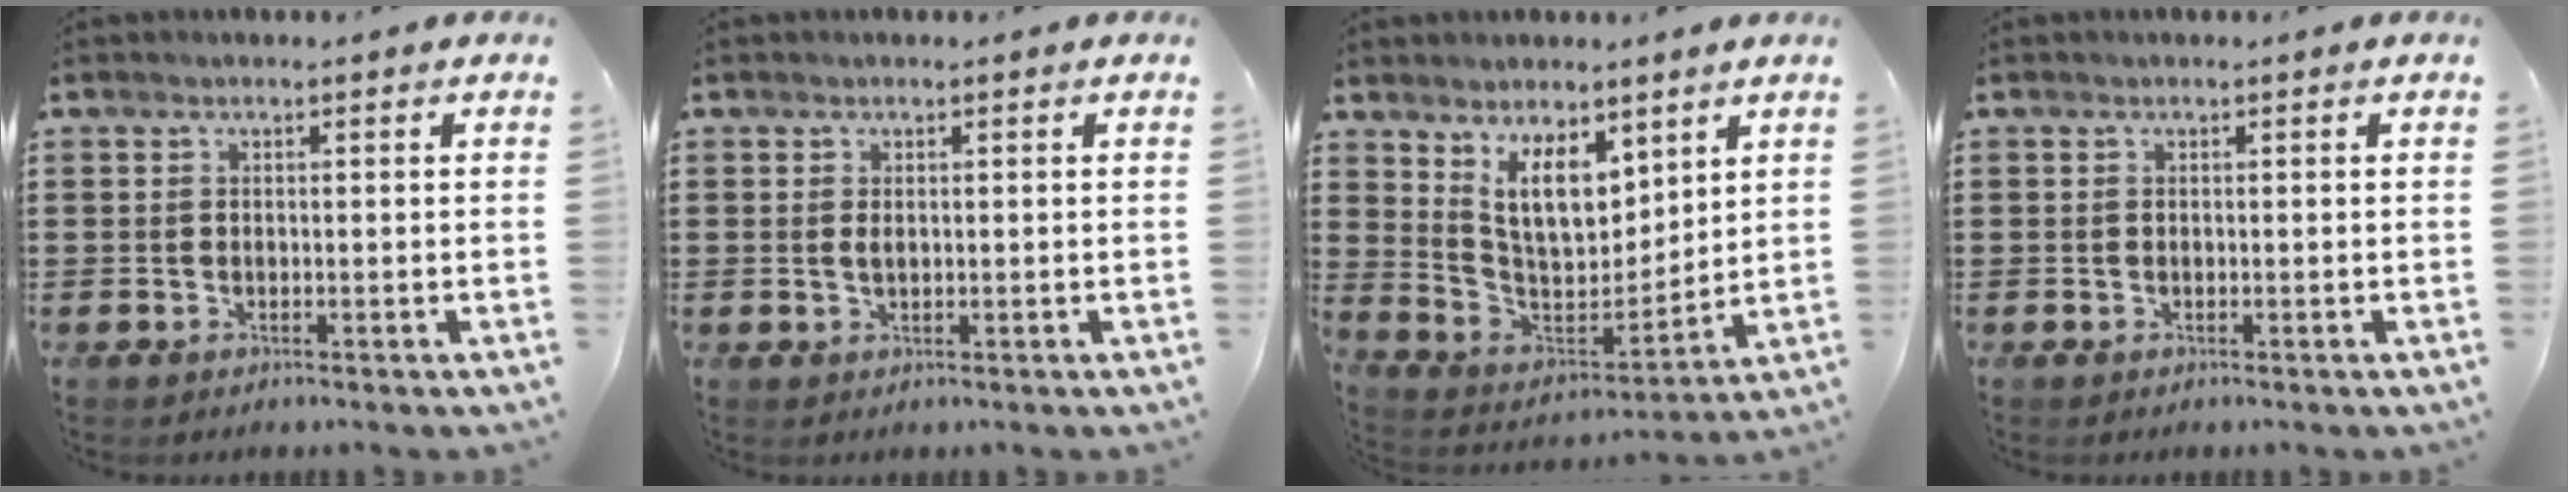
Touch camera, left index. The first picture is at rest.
{"total": 0.9, "force": [0.1, 0.4, 0.8], "torque": [-0.018, 0.004, 0.001]}
{"total": 9.4, "force": [5.9, 4.5, 5.7], "torque": [-0.116, -0.019, 0.110]}
{"total": 0.0}